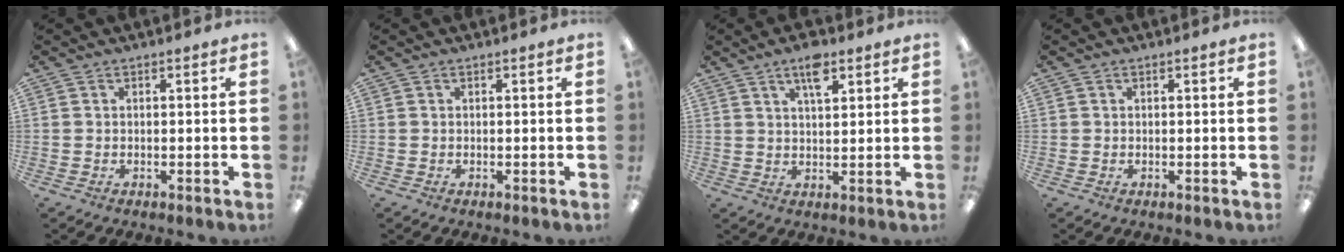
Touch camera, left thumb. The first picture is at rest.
{"total": 0.0}
{"total": 6.5, "force": [4.0, 2.6, 4.4], "torque": [-0.064, -0.012, 0.064]}
{"total": 0.0}